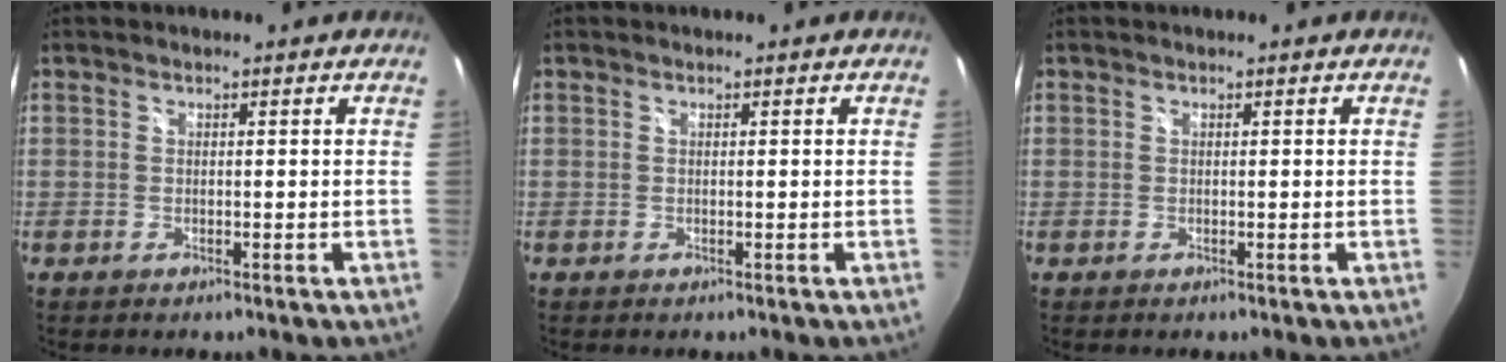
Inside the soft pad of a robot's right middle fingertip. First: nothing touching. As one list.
[{"total": 0.0}, {"total": 0.0}]